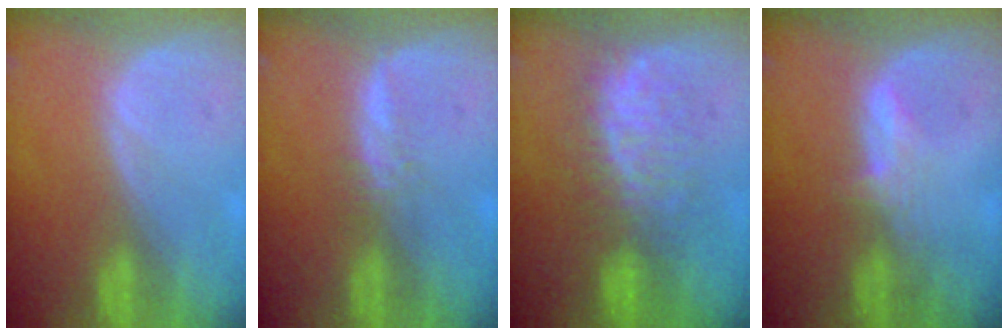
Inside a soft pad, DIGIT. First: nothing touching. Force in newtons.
{"total": 1.6, "press": 1.5, "slide": 0.5}
{"total": 7.4, "press": 7.2, "slide": 1.6}
{"total": 2.3, "press": 2.3, "slide": 0.4}